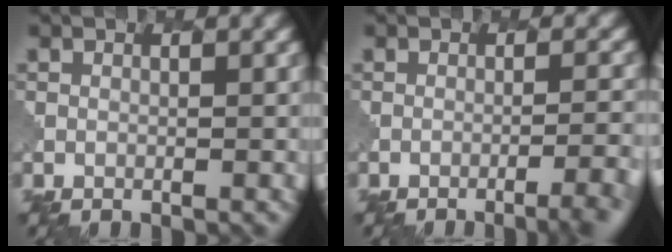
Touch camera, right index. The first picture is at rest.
{"total": 4.5, "force": [-2.8, 1.2, 3.4], "torque": [-0.031, 0.010, -0.041]}